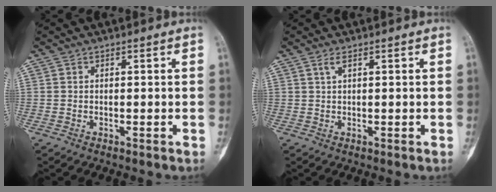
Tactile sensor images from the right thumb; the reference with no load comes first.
{"total": 1.2, "force": [0.7, 0.2, 1.0], "torque": [-0.027, 0.005, 0.017]}